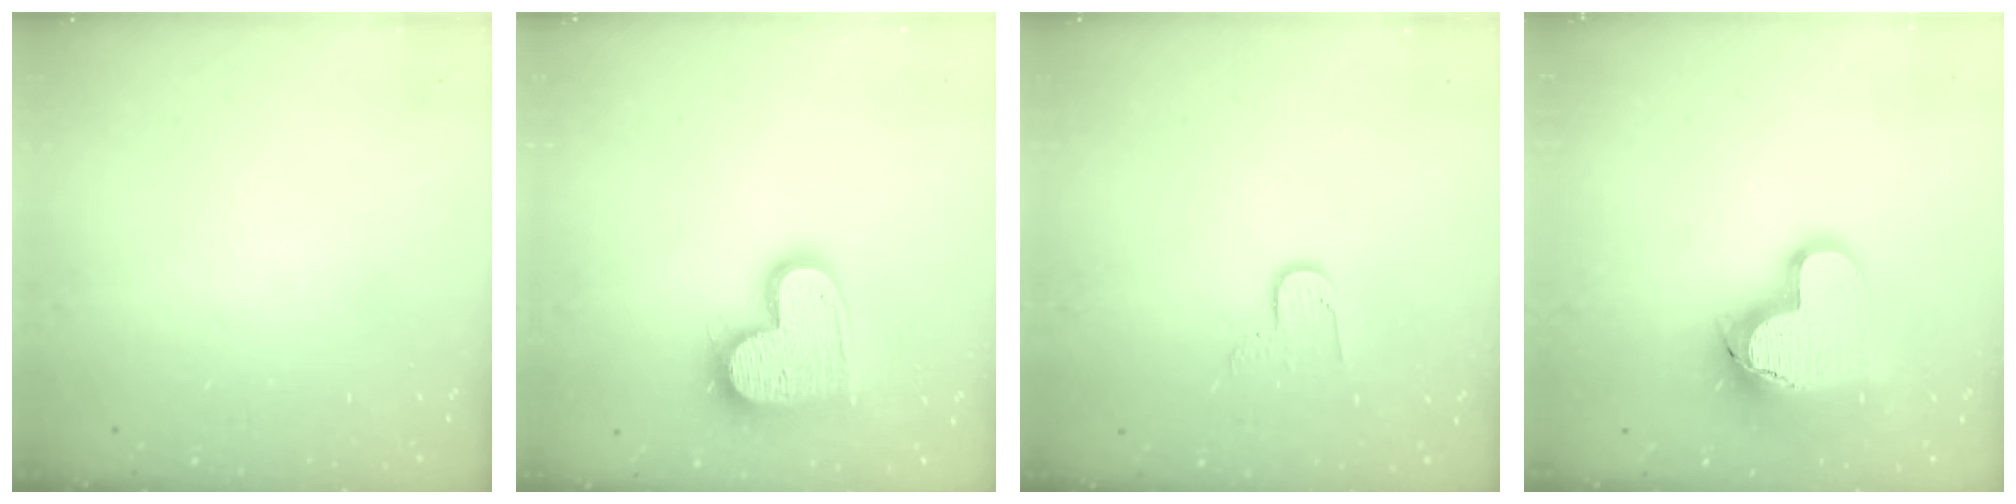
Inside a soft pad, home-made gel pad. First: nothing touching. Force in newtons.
{"total": 17.9, "press": 17.9, "slide": 1.4}
{"total": 7.2, "press": 7.2, "slide": 0.6}
{"total": 15.9, "press": 15.7, "slide": 2.2}